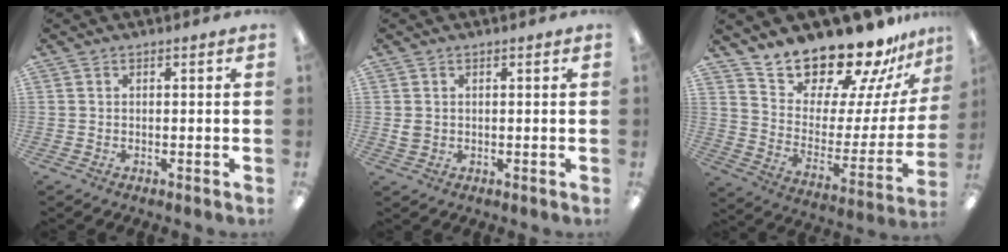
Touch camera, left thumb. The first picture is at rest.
{"total": 2.0, "force": [0.3, 1.8, 0.8], "torque": [-0.009, 0.001, 0.003]}
{"total": 19.1, "force": [18.0, 5.1, 3.9], "torque": [-0.063, -0.162, 0.311]}